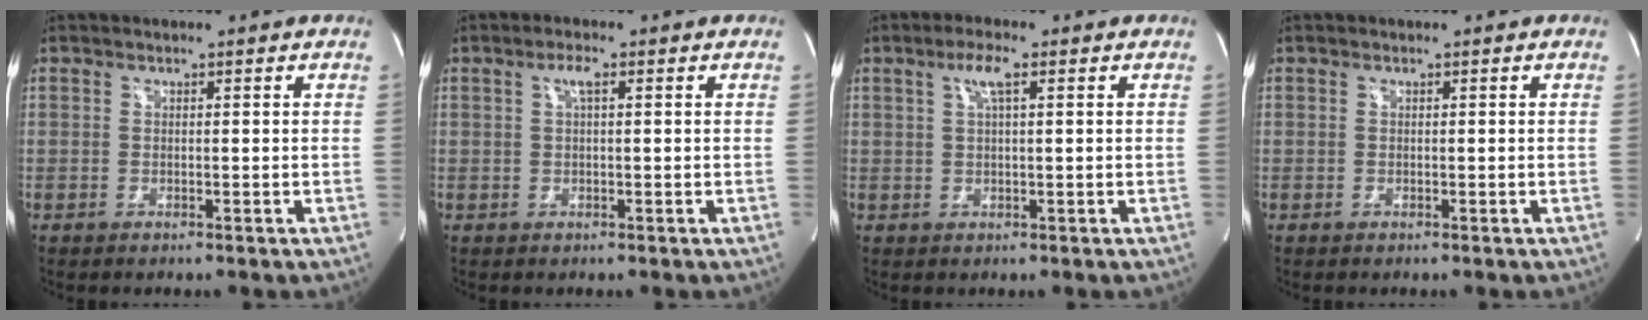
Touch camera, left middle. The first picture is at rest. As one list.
[{"total": 1.9, "force": [0.7, 0.3, 1.7], "torque": [-0.033, 0.005, 0.011]}, {"total": 3.3, "force": [1.4, 0.4, 3.0], "torque": [-0.060, 0.007, 0.027]}, {"total": 0.0}]